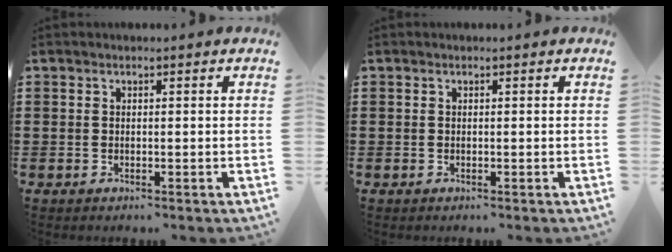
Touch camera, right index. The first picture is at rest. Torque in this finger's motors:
{"motor_torque": [-0.05, -0.07, 0.01, 0.00]}